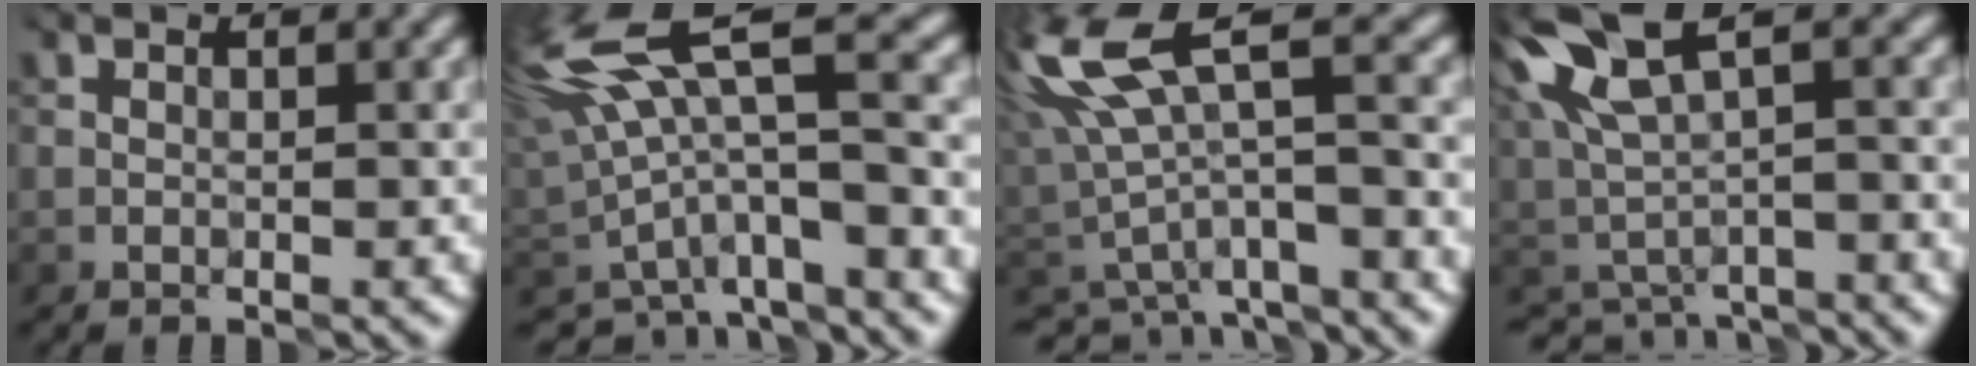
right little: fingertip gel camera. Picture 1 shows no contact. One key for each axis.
{"total": 8.7, "fx": 0.7, "fy": 3.1, "fz": 8.1, "tx": -0.165, "ty": -0.001, "tz": 0.025}
{"total": 8.1, "fx": 1.1, "fy": 3.3, "fz": 7.3, "tx": -0.164, "ty": -0.009, "tz": 0.039}
{"total": 8.5, "fx": 2.2, "fy": 3.4, "fz": 7.5, "tx": -0.172, "ty": -0.019, "tz": 0.059}